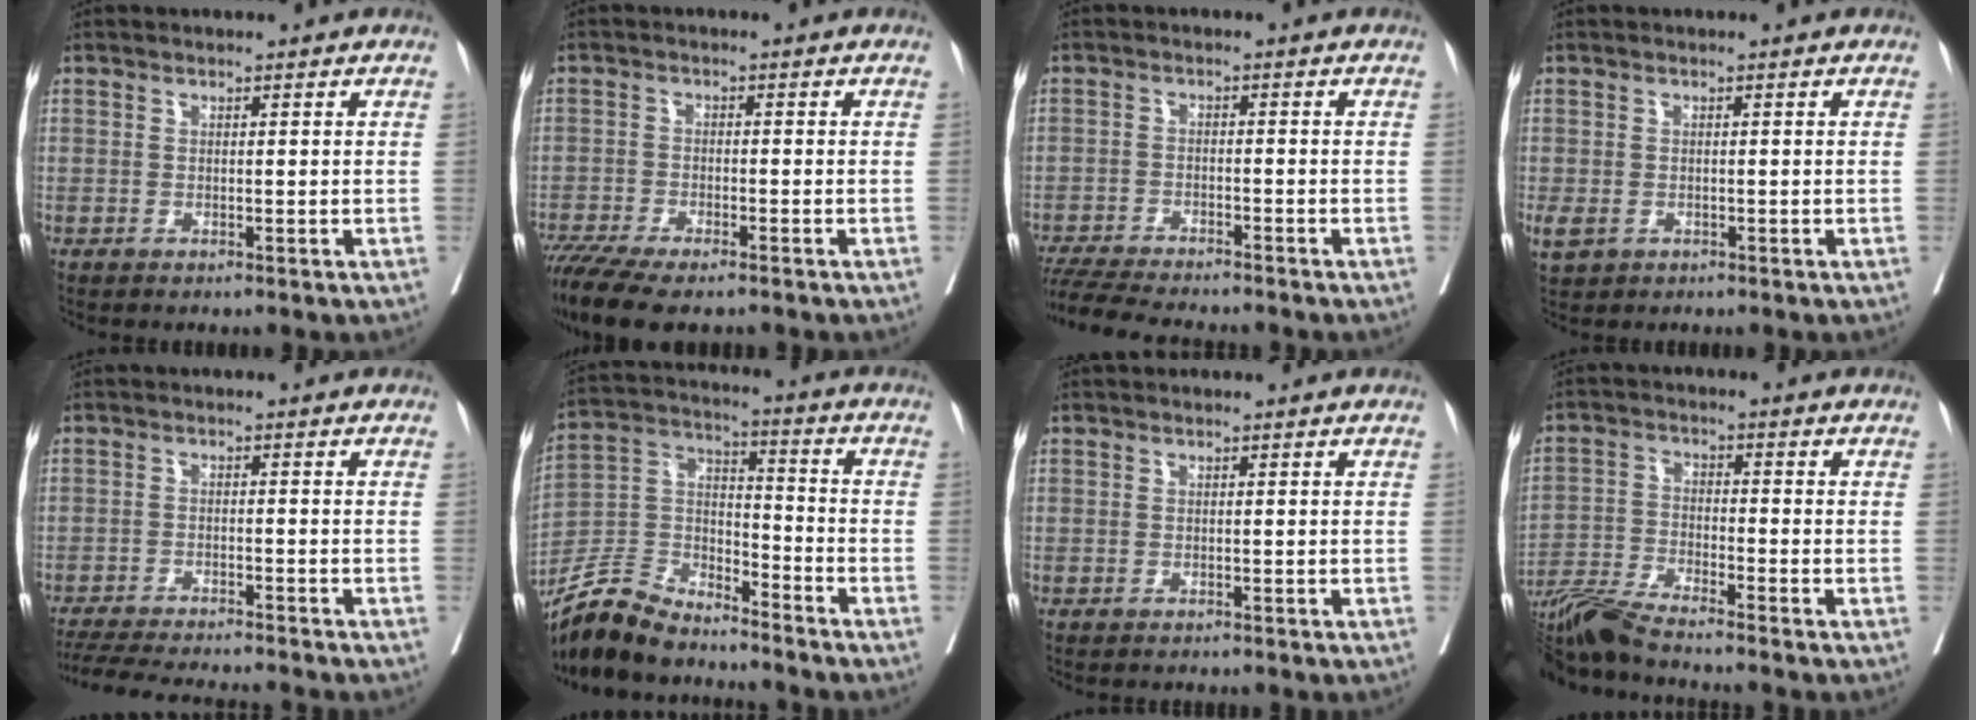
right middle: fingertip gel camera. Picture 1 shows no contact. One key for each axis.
{"total": 10.2, "fx": -8.3, "fy": 2.4, "fz": 5.5, "tx": -0.094, "ty": -0.012, "tz": -0.134}
{"total": 11.2, "fx": -10.2, "fy": 1.0, "fz": 4.6, "tx": -0.072, "ty": -0.014, "tz": -0.158}
{"total": 2.7, "fx": -0.9, "fy": 2.0, "fz": 1.6, "tx": -0.041, "ty": -0.006, "tz": -0.007}
{"total": 12.8, "fx": -11.8, "fy": 0.7, "fz": 5.0, "tx": -0.077, "ty": -0.019, "tz": -0.172}
{"total": 13.0, "fx": -12.0, "fy": 4.0, "fz": 3.4, "tx": -0.068, "ty": 0.023, "tz": -0.227}
{"total": 0.5, "fx": -0.5, "fy": 0.1, "fz": 0.1, "tx": -0.009, "ty": -0.002, "tz": -0.010}
{"total": 8.8, "fx": -7.8, "fy": -0.6, "fz": 3.9, "tx": -0.070, "ty": -0.026, "tz": -0.151}